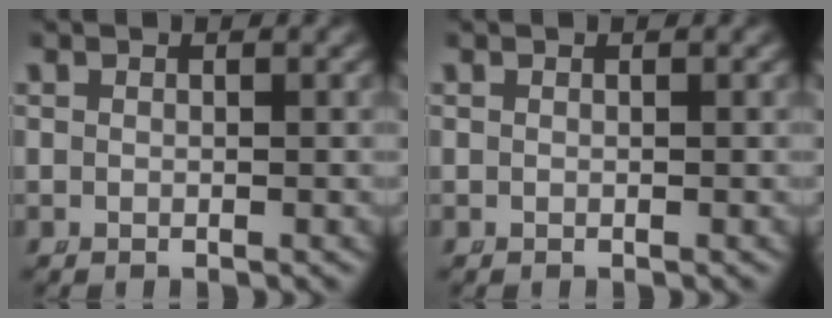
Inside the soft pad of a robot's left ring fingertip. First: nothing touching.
{"total": 0.0}